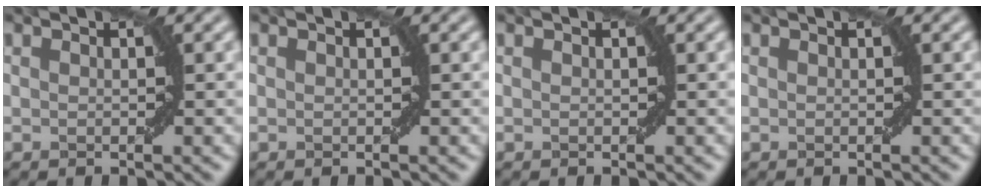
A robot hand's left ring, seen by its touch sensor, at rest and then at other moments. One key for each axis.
{"total": 0.0}
{"total": 0.0}
{"total": 0.0}